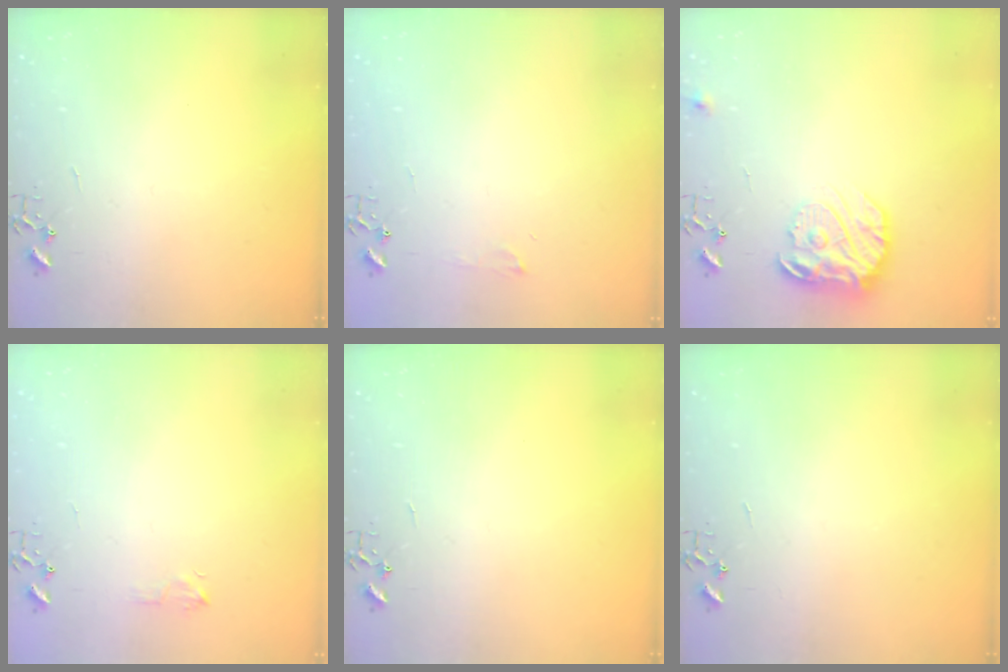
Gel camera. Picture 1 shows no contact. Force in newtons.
{"total": 4.2, "press": 4.2, "slide": 0.6}
{"total": 16.2, "press": 16.1, "slide": 1.4}
{"total": 5.5, "press": 5.4, "slide": 0.8}
{"total": 0.0}
{"total": 0.0}